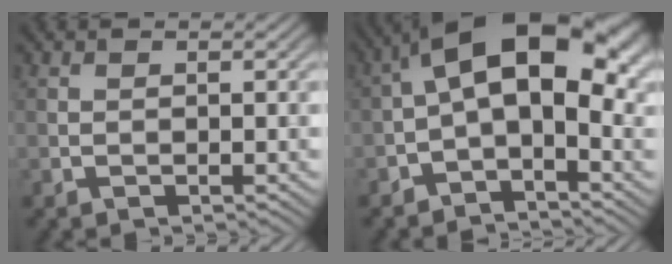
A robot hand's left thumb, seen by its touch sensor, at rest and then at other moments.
{"total": 12.9, "force": [0.7, 6.5, 11.2], "torque": [-0.174, 0.030, -0.004]}